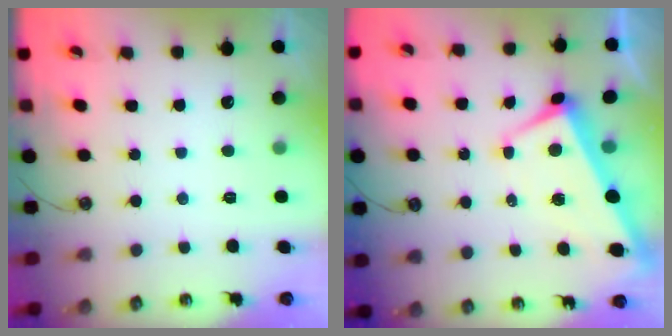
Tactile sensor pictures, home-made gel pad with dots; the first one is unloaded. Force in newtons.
{"total": 1.6, "press": 1.2, "slide": 0.9}